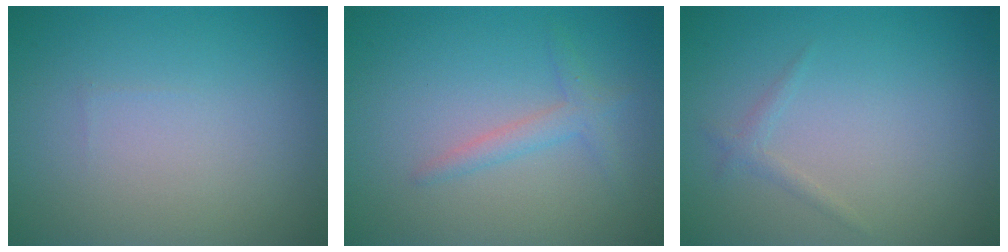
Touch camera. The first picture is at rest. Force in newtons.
{"total": 1.7, "press": 1.7, "slide": 0.1}
{"total": 0.9, "press": 0.9, "slide": 0.1}